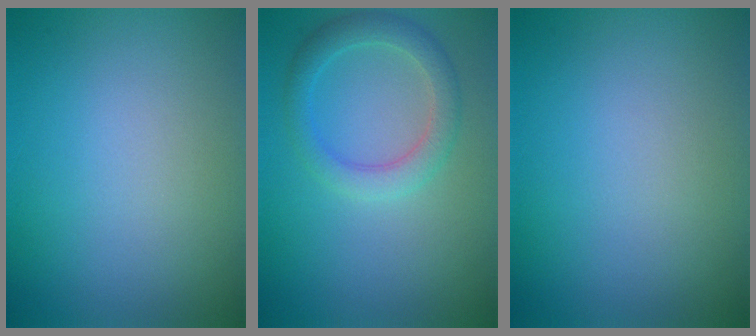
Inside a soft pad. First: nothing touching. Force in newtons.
{"total": 2.9, "press": 2.9, "slide": 0.1}
{"total": 0.0}